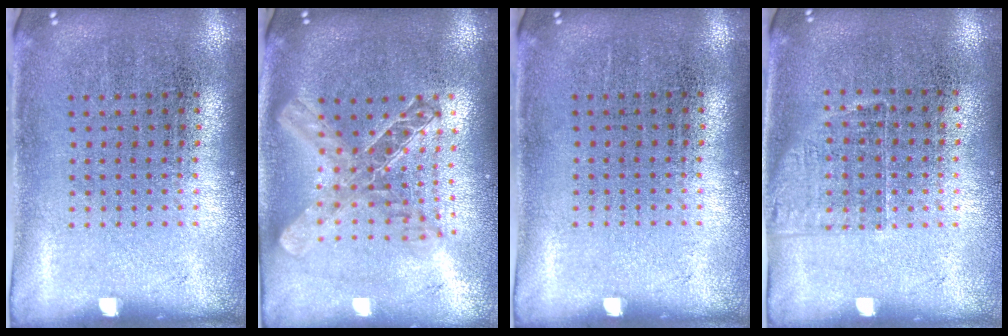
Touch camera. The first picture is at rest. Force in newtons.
{"total": 1.9, "press": 1.6, "slide": 1.0}
{"total": 0.0}
{"total": 1.2, "press": 0.9, "slide": 0.7}